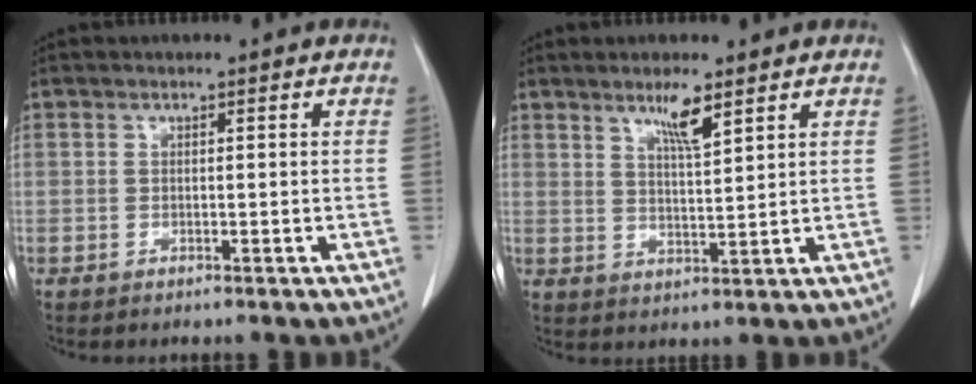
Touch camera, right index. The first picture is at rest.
{"total": 4.7, "force": [3.2, 0.2, 3.5], "torque": [-0.064, -0.006, 0.058]}